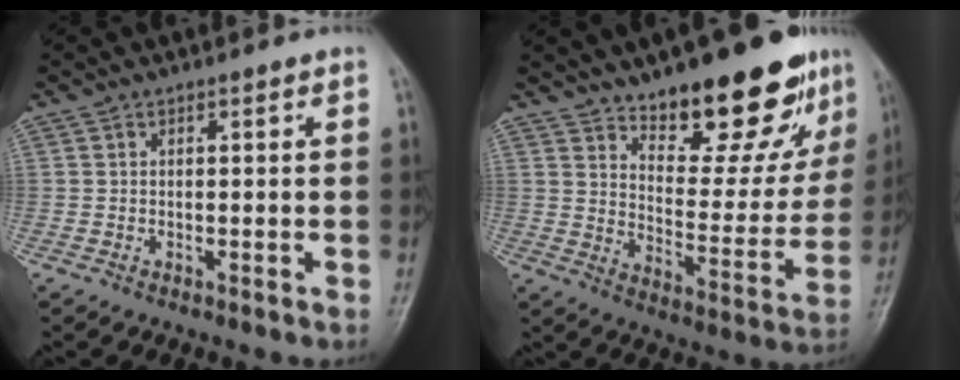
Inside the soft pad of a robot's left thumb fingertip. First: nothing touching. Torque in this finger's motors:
{"motor_torque": [0.66, 0.54, 1.38, -1.39, 0.14]}